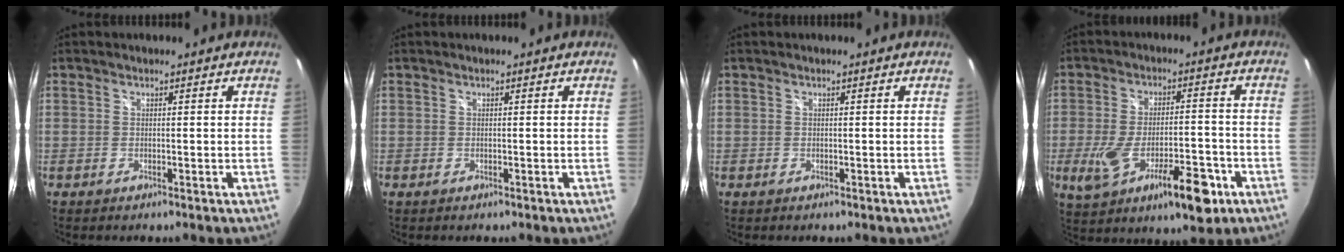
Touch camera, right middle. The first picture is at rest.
{"total": 0.0}
{"total": 0.0}
{"total": 14.6, "force": [-6.0, 5.2, 12.2], "torque": [-0.226, -0.023, -0.088]}